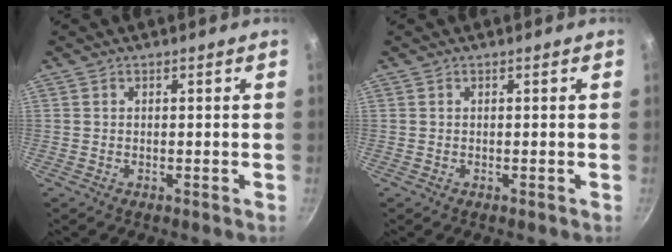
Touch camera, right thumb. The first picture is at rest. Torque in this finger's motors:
{"motor_torque": [0.05, 0.05, -0.02, 0.02, 0.00]}